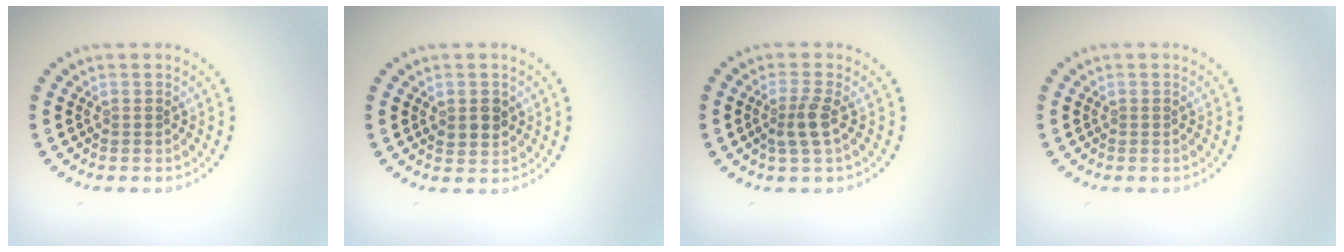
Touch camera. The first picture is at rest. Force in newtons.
{"total": 1.7, "press": 1.7, "slide": 0.3}
{"total": 2.2, "press": 1.8, "slide": 1.3}
{"total": 0.0}